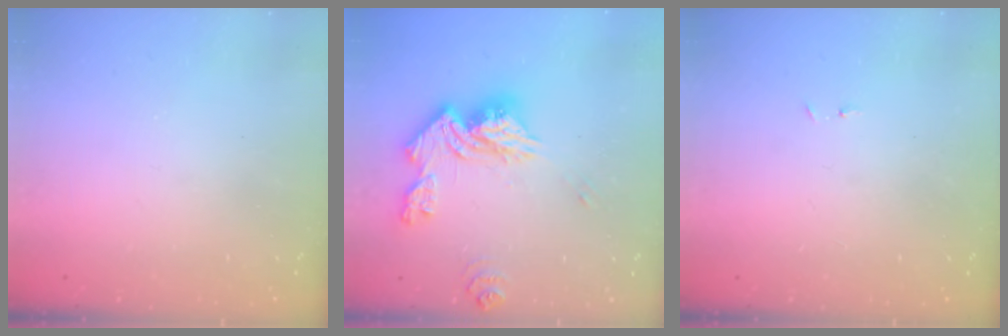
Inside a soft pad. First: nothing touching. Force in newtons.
{"total": 16.0, "press": 15.9, "slide": 1.8}
{"total": 2.9, "press": 2.9, "slide": 0.4}